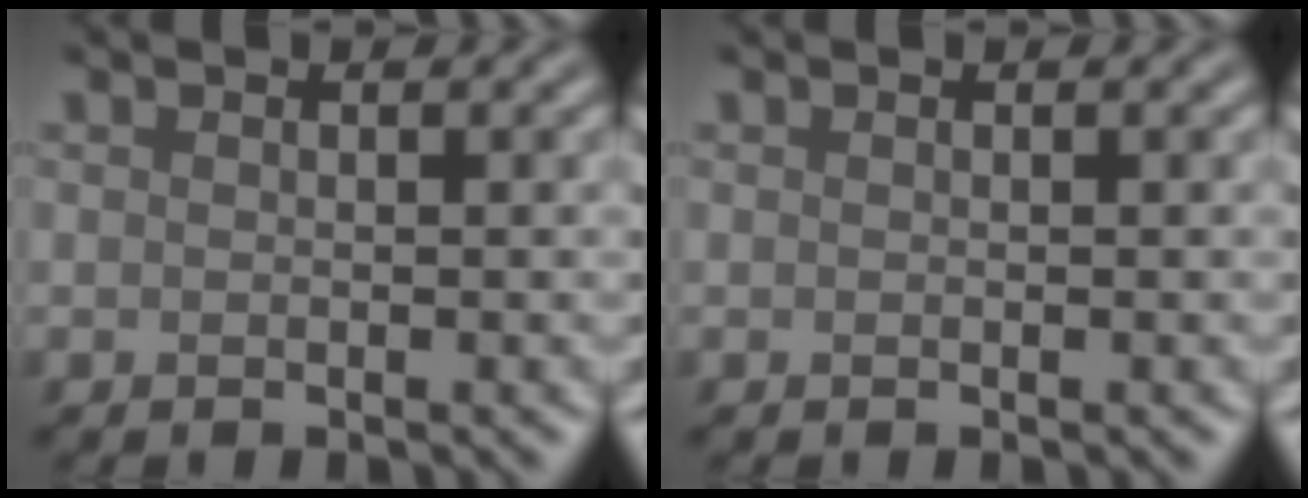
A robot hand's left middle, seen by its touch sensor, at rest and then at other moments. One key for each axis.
{"total": 0.0}